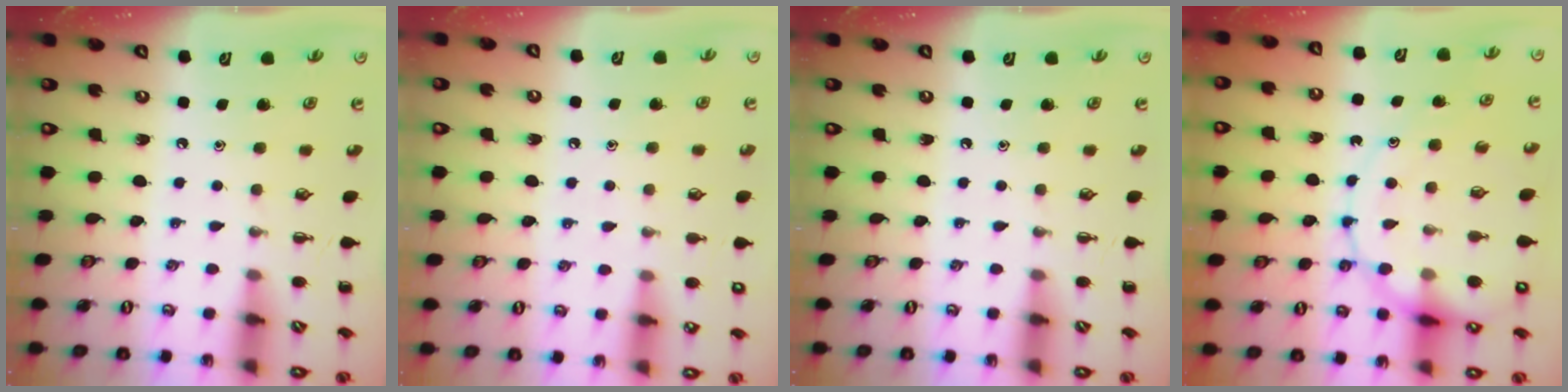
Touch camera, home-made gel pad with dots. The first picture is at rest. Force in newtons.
{"total": 5.4, "press": 5.1, "slide": 1.7}
{"total": 0.0}
{"total": 16.7, "press": 16.4, "slide": 3.4}